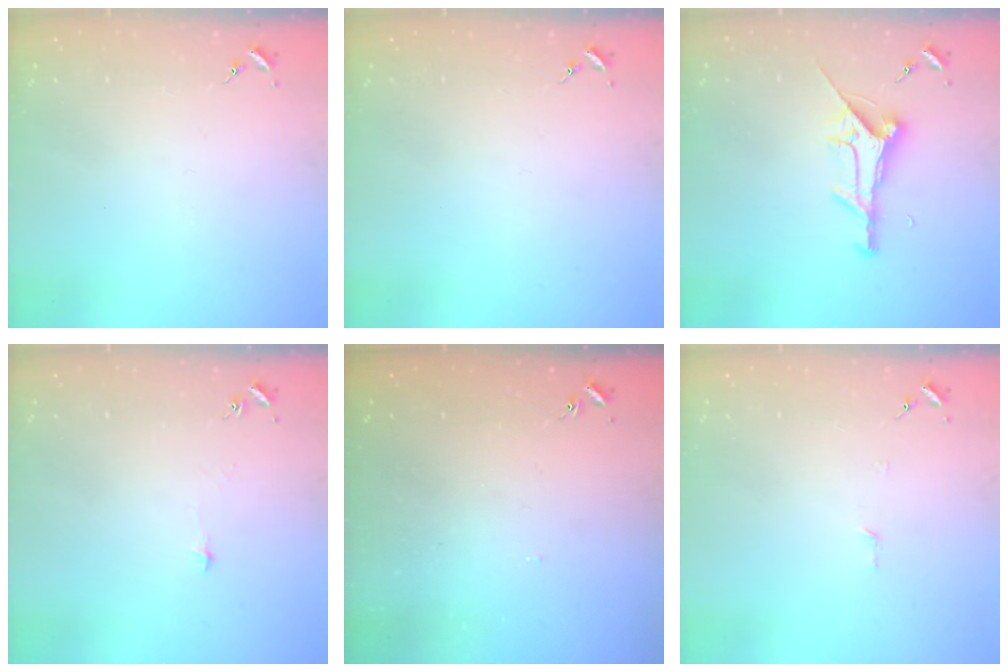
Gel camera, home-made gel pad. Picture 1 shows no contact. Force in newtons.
{"total": 0.0}
{"total": 11.3, "press": 11.3, "slide": 0.6}
{"total": 2.9, "press": 2.9, "slide": 0.3}
{"total": 1.2, "press": 1.1, "slide": 0.1}
{"total": 2.7, "press": 2.7, "slide": 0.2}